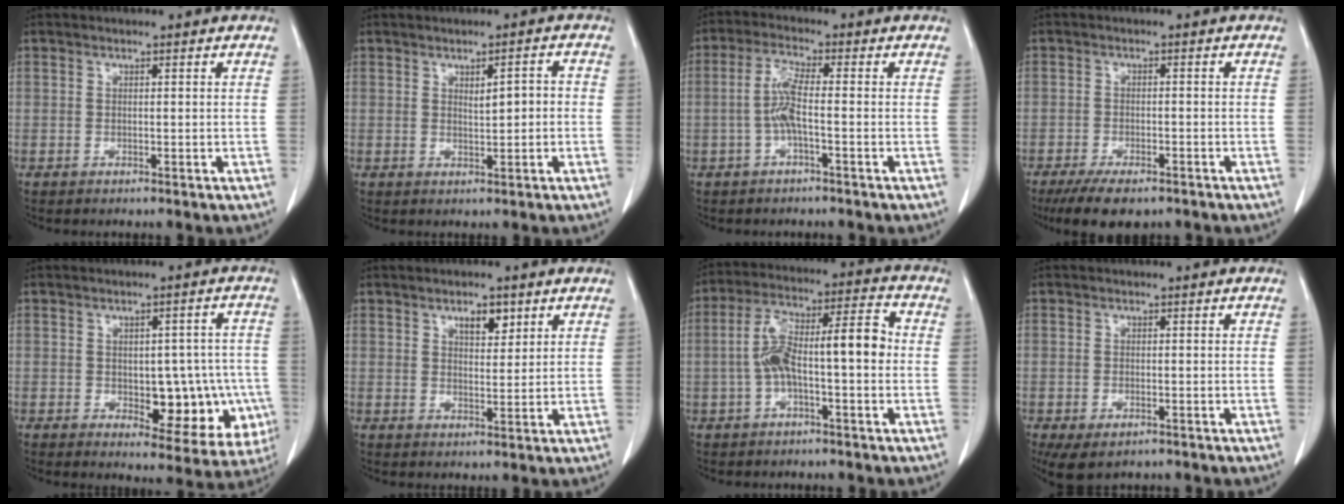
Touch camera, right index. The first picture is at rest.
{"total": 3.1, "force": [0.2, 1.0, 2.9], "torque": [-0.048, 0.006, 0.007]}
{"total": 4.7, "force": [-0.9, 0.5, 4.6], "torque": [-0.100, 0.006, -0.020]}
{"total": 7.4, "force": [-5.4, 2.8, 4.2], "torque": [-0.065, -0.008, -0.084]}
{"total": 11.4, "force": [-2.3, 5.7, 9.6], "torque": [-0.098, 0.015, -0.015]}
{"total": 3.8, "force": [2.2, 1.7, 2.6], "torque": [-0.040, -0.003, 0.036]}
{"total": 11.5, "force": [-1.0, 2.7, 11.1], "torque": [-0.200, 0.045, -0.017]}
{"total": 4.8, "force": [-2.9, 2.7, 2.8], "torque": [-0.049, -0.009, -0.042]}